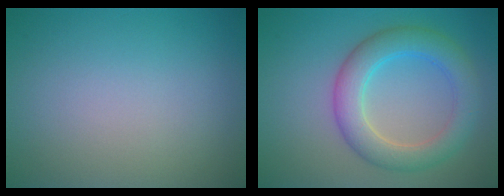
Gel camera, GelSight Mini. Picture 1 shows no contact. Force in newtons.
{"total": 5.2, "press": 5.2, "slide": 0.1}